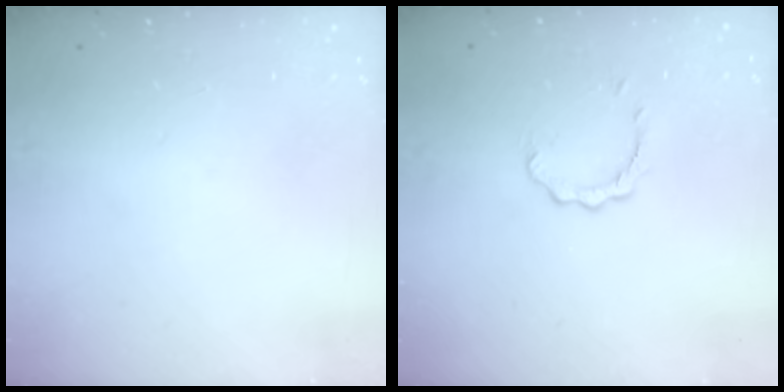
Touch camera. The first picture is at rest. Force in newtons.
{"total": 2.9, "press": 2.9, "slide": 0.4}